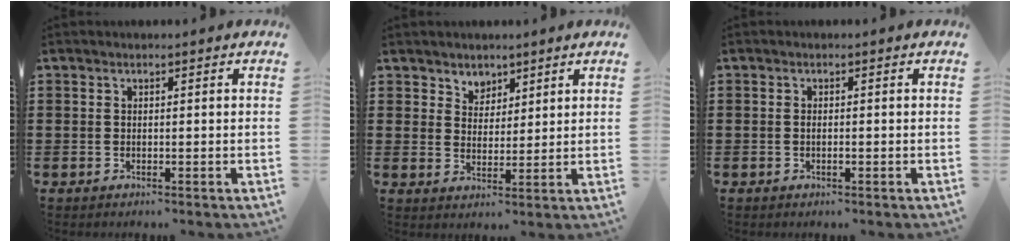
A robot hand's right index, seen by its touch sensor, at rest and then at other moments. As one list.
[{"total": 3.6, "force": [2.8, 2.3, -0.2], "torque": [-0.012, 0.007, 0.052]}, {"total": 0.7, "force": [-0.3, 0.2, 0.6], "torque": [-0.012, -0.005, -0.005]}]